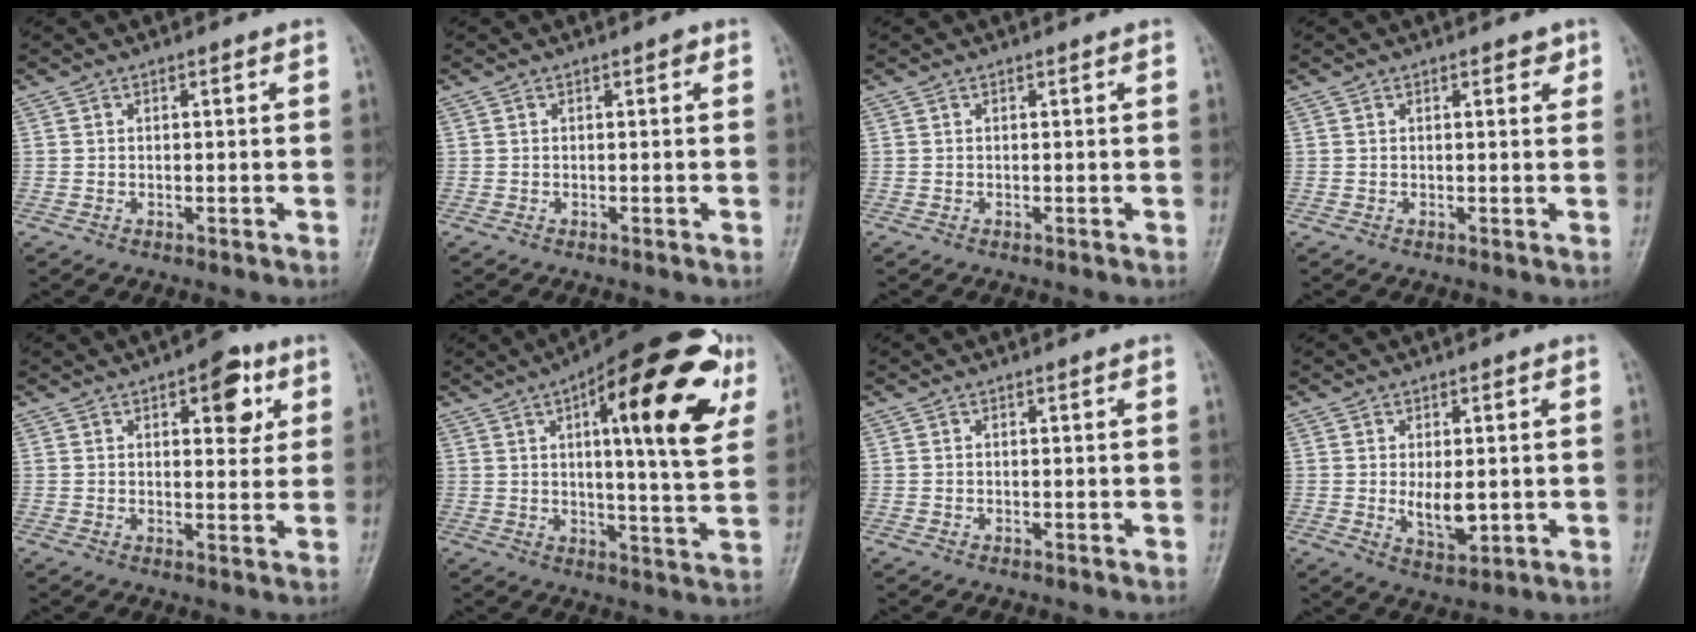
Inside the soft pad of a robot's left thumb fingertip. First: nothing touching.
{"total": 0.7, "force": [0.2, 0.4, 0.6], "torque": [-0.002, 0.002, -0.001]}
{"total": 0.0}
{"total": 2.0, "force": [1.0, 1.0, 1.4], "torque": [-0.009, -0.003, 0.011]}
{"total": 8.1, "force": [3.5, 4.0, 6.1], "torque": [-0.045, -0.009, 0.038]}
{"total": 24.1, "force": [9.3, 7.3, 21.1], "torque": [-0.270, -0.007, 0.122]}
{"total": 0.0}
{"total": 6.9, "force": [0.0, 3.5, 6.0], "torque": [-0.083, -0.015, 0.011]}